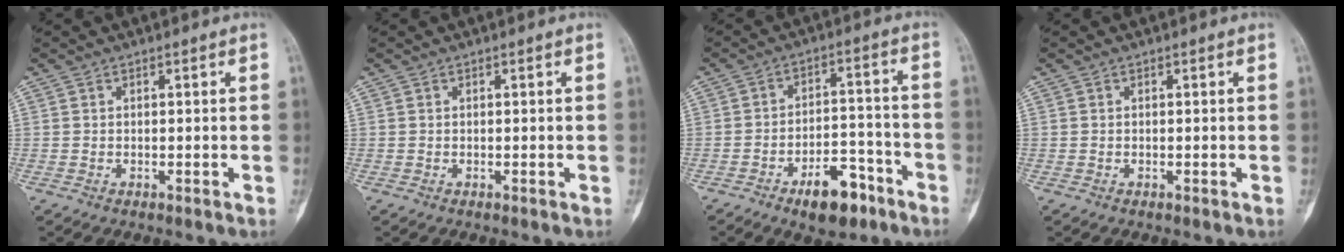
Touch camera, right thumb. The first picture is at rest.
{"total": 0.0}
{"total": 10.4, "force": [-6.3, 5.0, 6.5], "torque": [-0.077, 0.048, -0.095]}
{"total": 0.0}